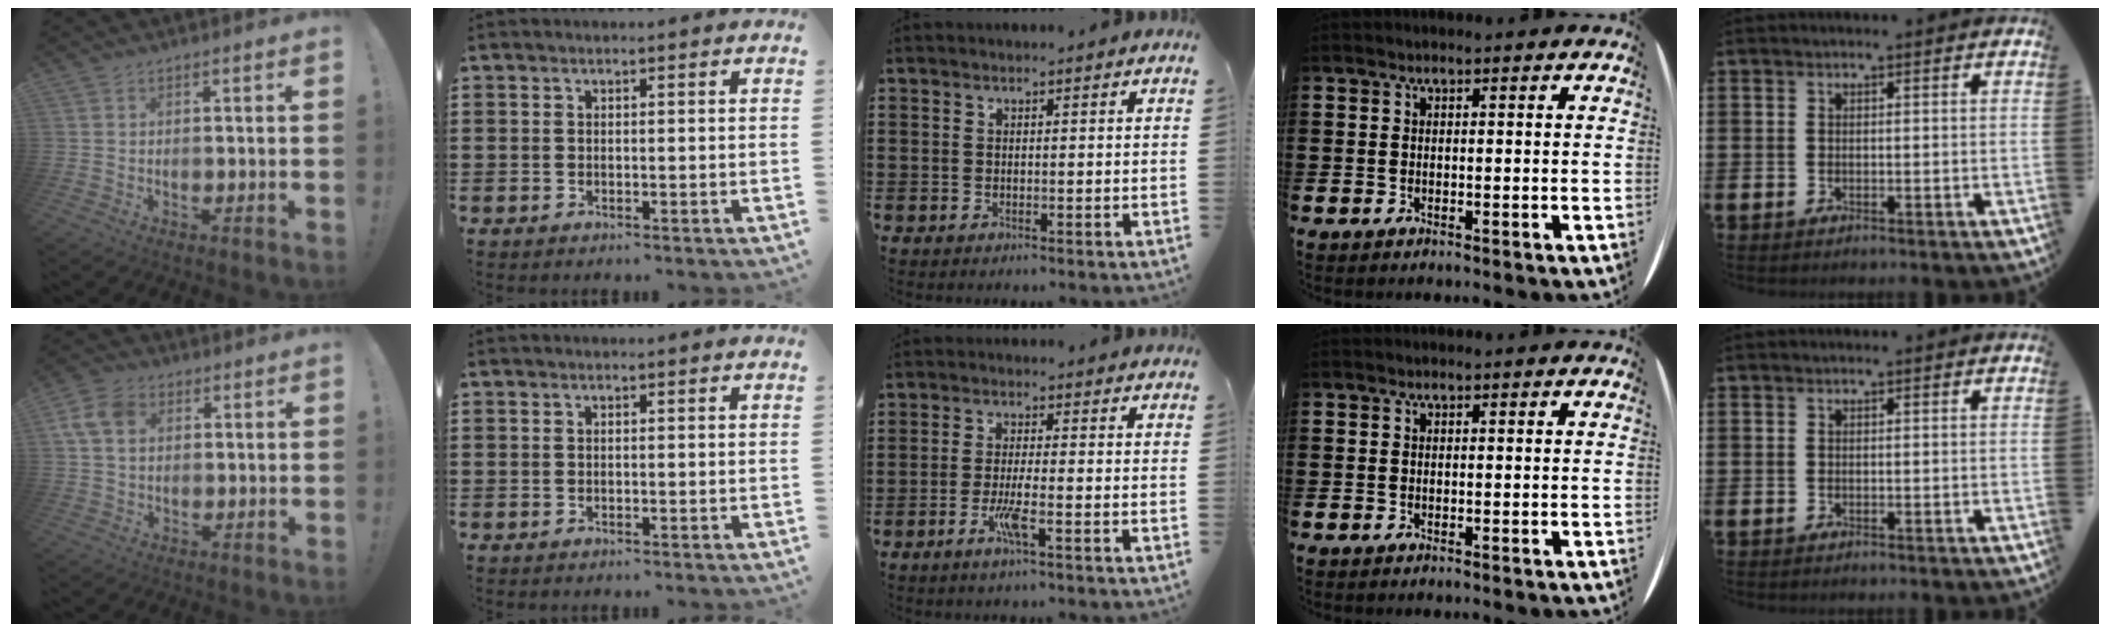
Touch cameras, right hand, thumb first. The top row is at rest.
{"thumb": {"total": 9.2, "force": [2.7, 6.8, 5.6], "torque": [-0.113, 0.006, 0.053]}, "middle": {"total": 2.6, "force": [-0.9, 0.0, 2.5], "torque": [-0.051, -0.007, -0.021]}}